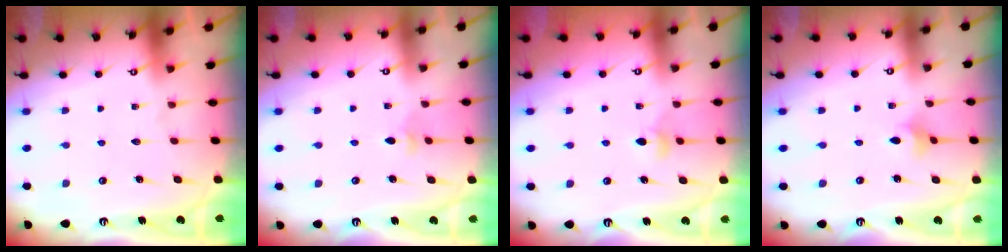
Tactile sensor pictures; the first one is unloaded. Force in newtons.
{"total": 3.7, "press": 3.5, "slide": 0.9}
{"total": 3.3, "press": 3.2, "slide": 0.8}
{"total": 2.8, "press": 2.8, "slide": 0.6}